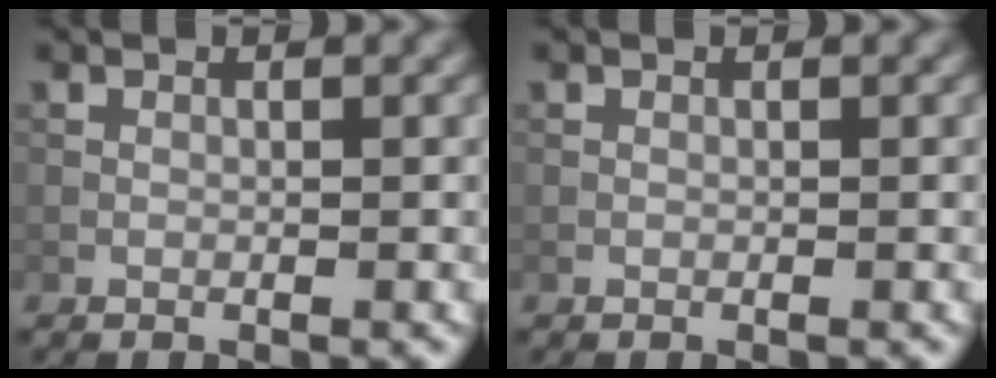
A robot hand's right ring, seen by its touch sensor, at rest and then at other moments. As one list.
[{"total": 0.0}]